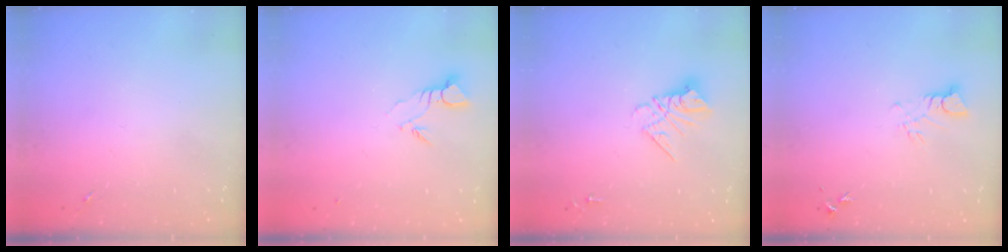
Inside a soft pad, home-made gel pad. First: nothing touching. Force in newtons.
{"total": 3.5, "press": 3.5, "slide": 0.2}
{"total": 9.8, "press": 9.7, "slide": 0.8}
{"total": 3.4, "press": 3.4, "slide": 0.2}